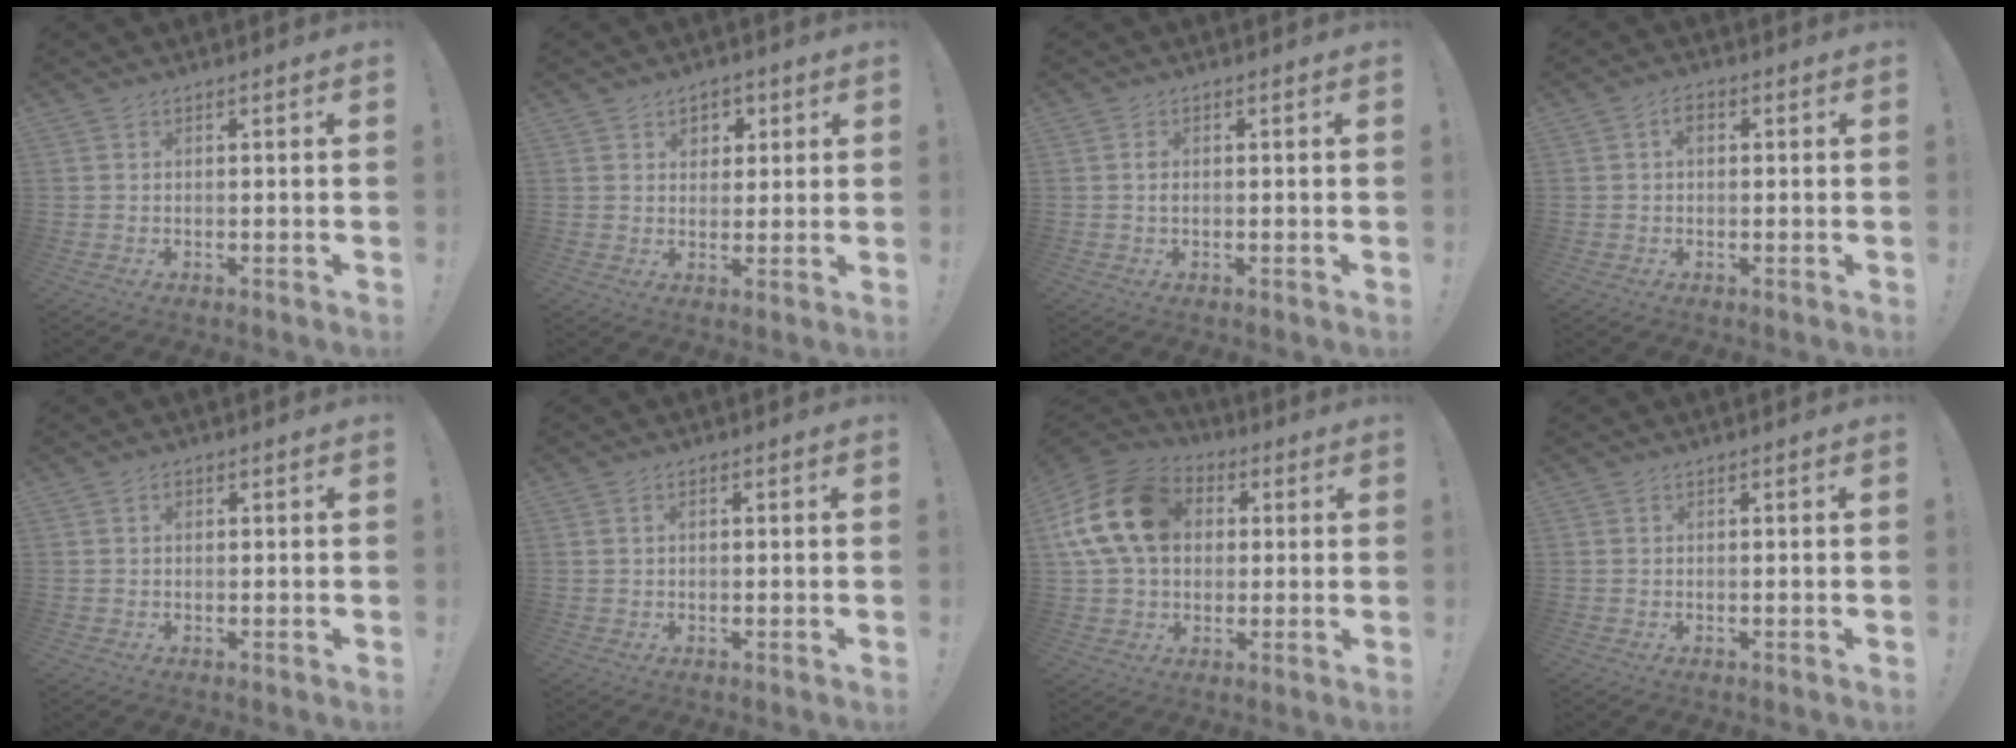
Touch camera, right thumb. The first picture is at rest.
{"total": 4.5, "force": [2.1, 3.6, 1.6], "torque": [-0.013, -0.008, 0.035]}
{"total": 1.1, "force": [0.0, 0.5, 1.0], "torque": [-0.020, 0.003, -0.001]}
{"total": 2.6, "force": [0.5, 1.7, 1.9], "torque": [-0.031, 0.006, 0.006]}
{"total": 0.9, "force": [0.3, 0.7, 0.4], "torque": [0.000, 0.000, 0.004]}
{"total": 0.8, "force": [0.1, 0.5, 0.7], "torque": [-0.005, -0.001, -0.001]}
{"total": 19.1, "force": [4.2, 14.3, 12.0], "torque": [-0.215, 0.006, 0.084]}
{"total": 0.0}